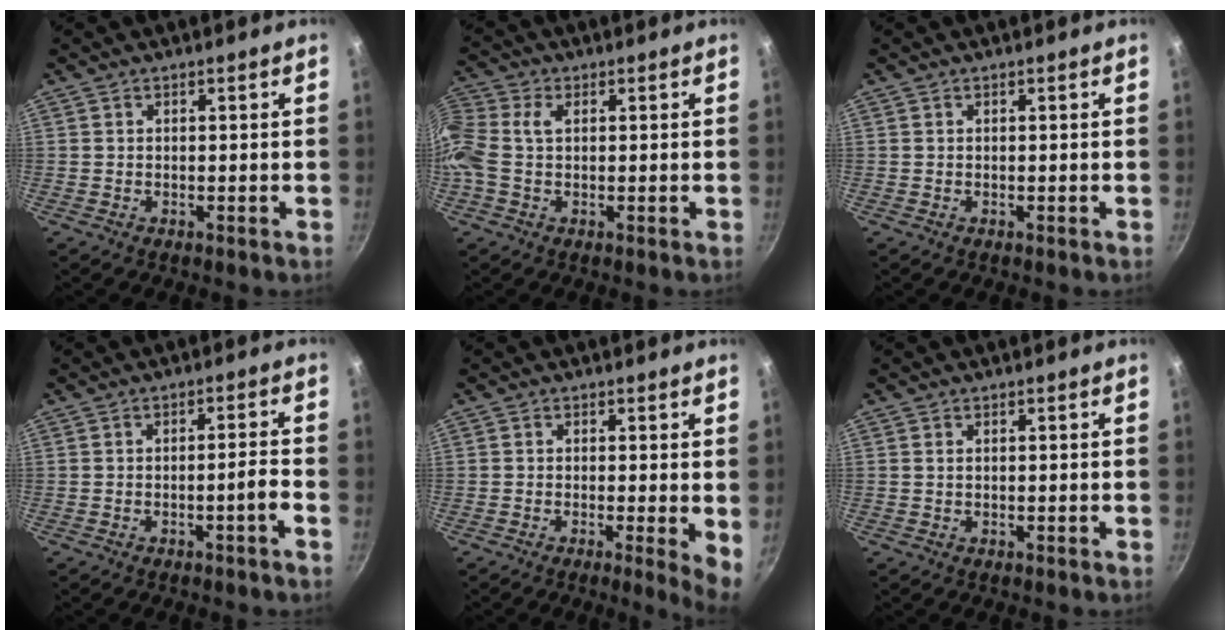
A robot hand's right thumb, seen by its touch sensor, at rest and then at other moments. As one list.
[{"total": 9.0, "force": [0.8, 6.1, 6.6], "torque": [-0.150, 0.023, -0.003]}, {"total": 0.0}, {"total": 3.3, "force": [-1.6, -0.3, 2.8], "torque": [-0.051, 0.017, -0.023]}, {"total": 4.8, "force": [-0.3, 0.9, 4.7], "torque": [-0.061, -0.011, -0.007]}, {"total": 0.5, "force": [0.1, 0.3, 0.4], "torque": [-0.007, 0.002, 0.002]}]